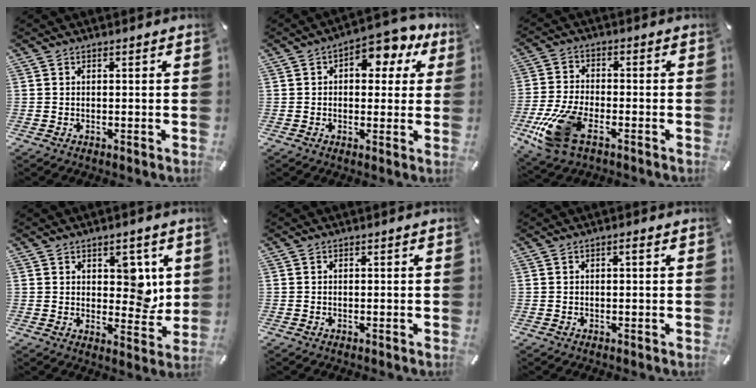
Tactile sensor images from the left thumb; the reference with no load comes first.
{"total": 8.5, "force": [3.7, 5.3, 5.6], "torque": [-0.064, -0.020, 0.056]}
{"total": 13.6, "force": [-5.8, 7.2, 10.1], "torque": [-0.214, 0.010, -0.096]}
{"total": 7.3, "force": [2.8, 5.1, 4.5], "torque": [-0.037, -0.015, 0.041]}
{"total": 0.0}
{"total": 0.6, "force": [0.3, 0.2, 0.5], "torque": [-0.010, 0.002, 0.004]}